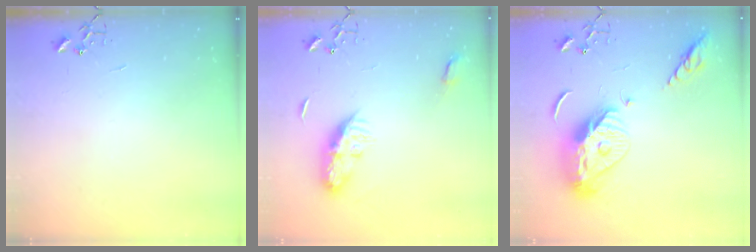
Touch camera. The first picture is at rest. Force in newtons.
{"total": 9.0, "press": 9.0, "slide": 0.1}
{"total": 15.0, "press": 14.9, "slide": 1.3}